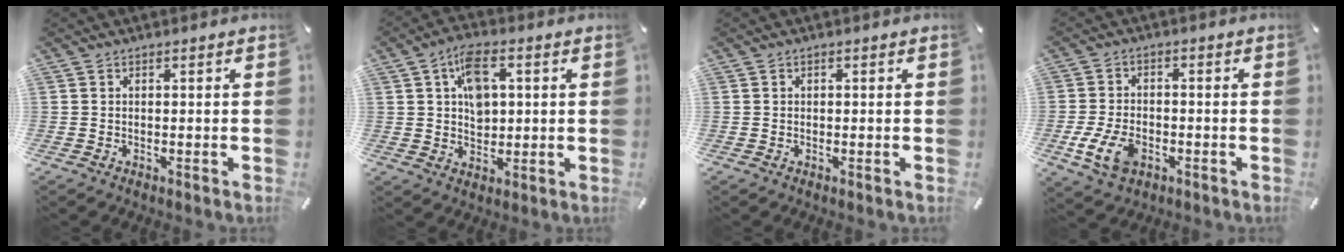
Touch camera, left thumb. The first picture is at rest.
{"total": 8.7, "force": [2.2, 6.1, 5.8], "torque": [-0.089, 0.005, 0.038]}
{"total": 0.5, "force": [0.1, 0.5, 0.2], "torque": [-0.004, 0.003, 0.000]}
{"total": 9.0, "force": [-3.2, 5.9, 5.9], "torque": [-0.127, 0.002, -0.060]}